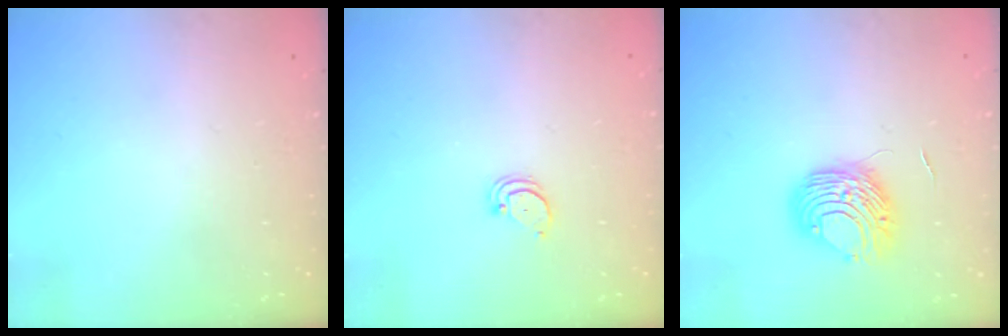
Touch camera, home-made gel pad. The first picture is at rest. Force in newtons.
{"total": 2.0, "press": 2.0, "slide": 0.2}
{"total": 8.7, "press": 8.7, "slide": 0.4}